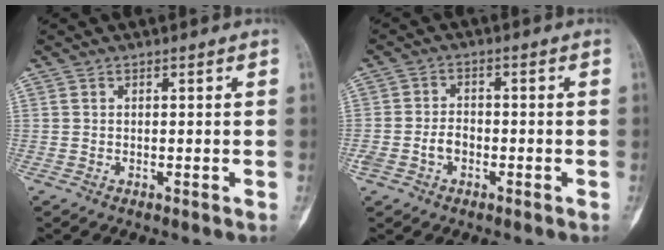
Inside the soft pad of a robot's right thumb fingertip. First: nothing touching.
{"total": 3.4, "force": [-1.2, 2.5, 2.0], "torque": [-0.033, 0.015, -0.022]}